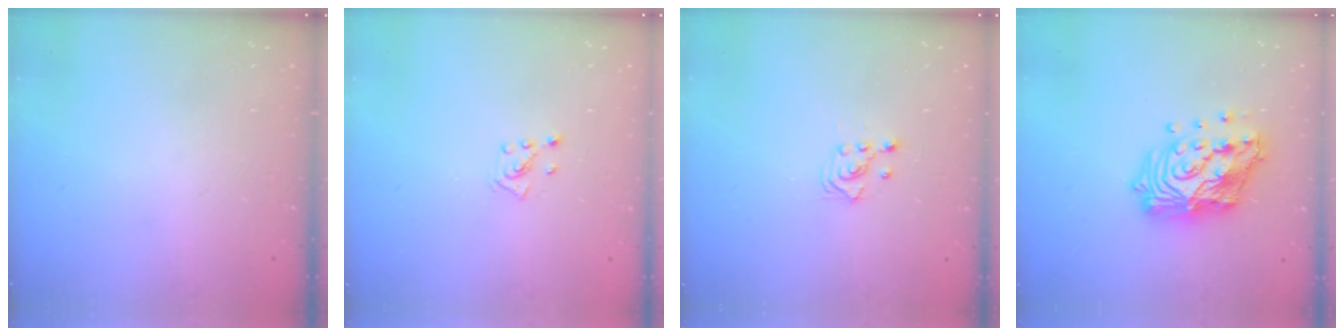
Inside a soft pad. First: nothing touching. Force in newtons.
{"total": 2.8, "press": 2.8, "slide": 0.2}
{"total": 2.5, "press": 2.3, "slide": 1.0}
{"total": 18.1, "press": 18.0, "slide": 1.5}